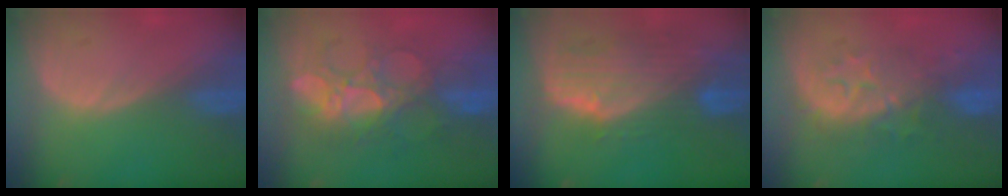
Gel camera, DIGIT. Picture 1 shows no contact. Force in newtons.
{"total": 8.8, "press": 8.6, "slide": 1.6}
{"total": 10.3, "press": 9.0, "slide": 5.1}
{"total": 8.4, "press": 8.3, "slide": 1.3}